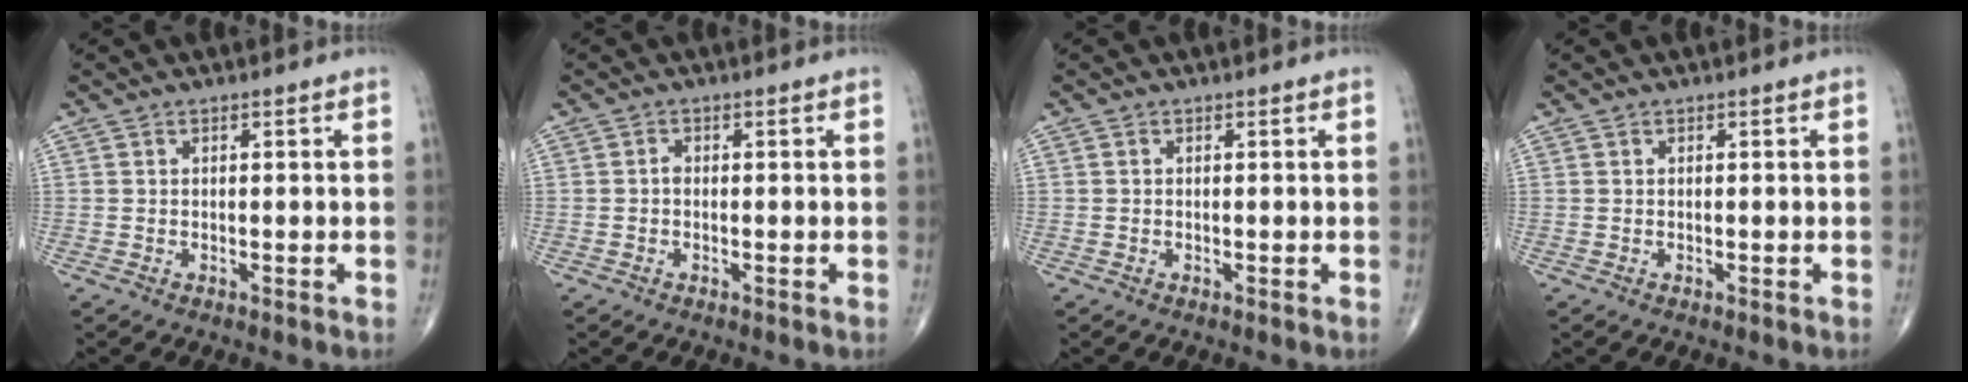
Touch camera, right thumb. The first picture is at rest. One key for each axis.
{"total": 0.9, "fx": -0.2, "fy": 0.7, "fz": 0.6, "tx": -0.007, "ty": 0.002, "tz": -0.007}
{"total": 0.0}
{"total": 0.0}